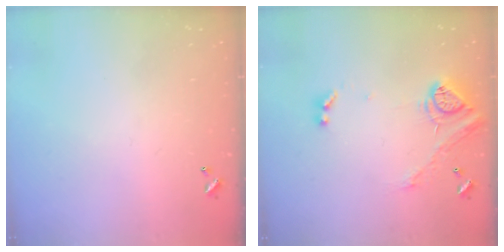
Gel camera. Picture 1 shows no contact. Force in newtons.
{"total": 15.6, "press": 15.6, "slide": 1.1}